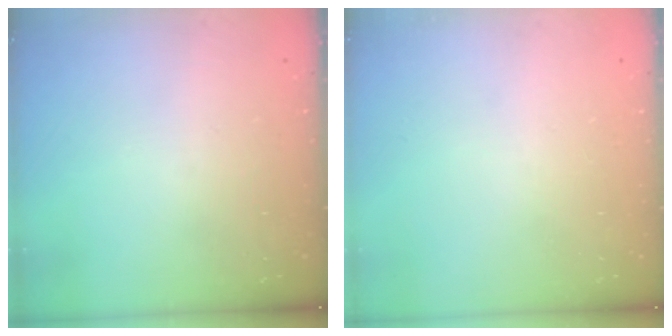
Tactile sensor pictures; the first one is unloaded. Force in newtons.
{"total": 0.0}